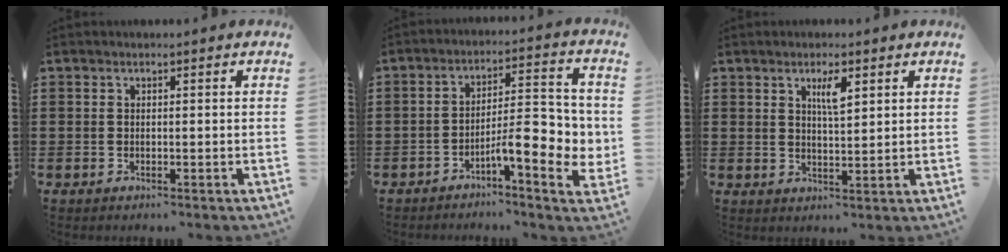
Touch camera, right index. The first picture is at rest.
{"total": 9.0, "force": [-2.8, 2.8, 8.1], "torque": [-0.116, -0.015, -0.051]}
{"total": 3.7, "force": [1.9, 0.9, 3.0], "torque": [-0.048, 0.000, 0.027]}